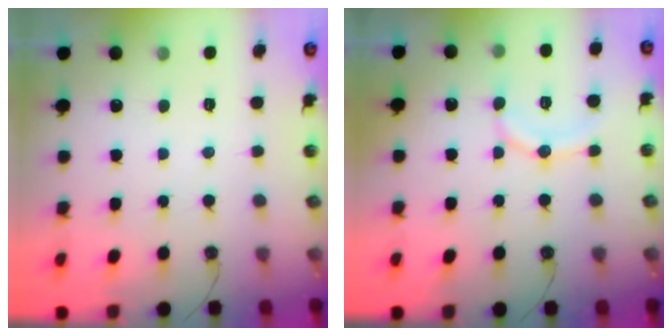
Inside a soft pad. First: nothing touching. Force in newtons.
{"total": 11.8, "press": 11.4, "slide": 3.1}